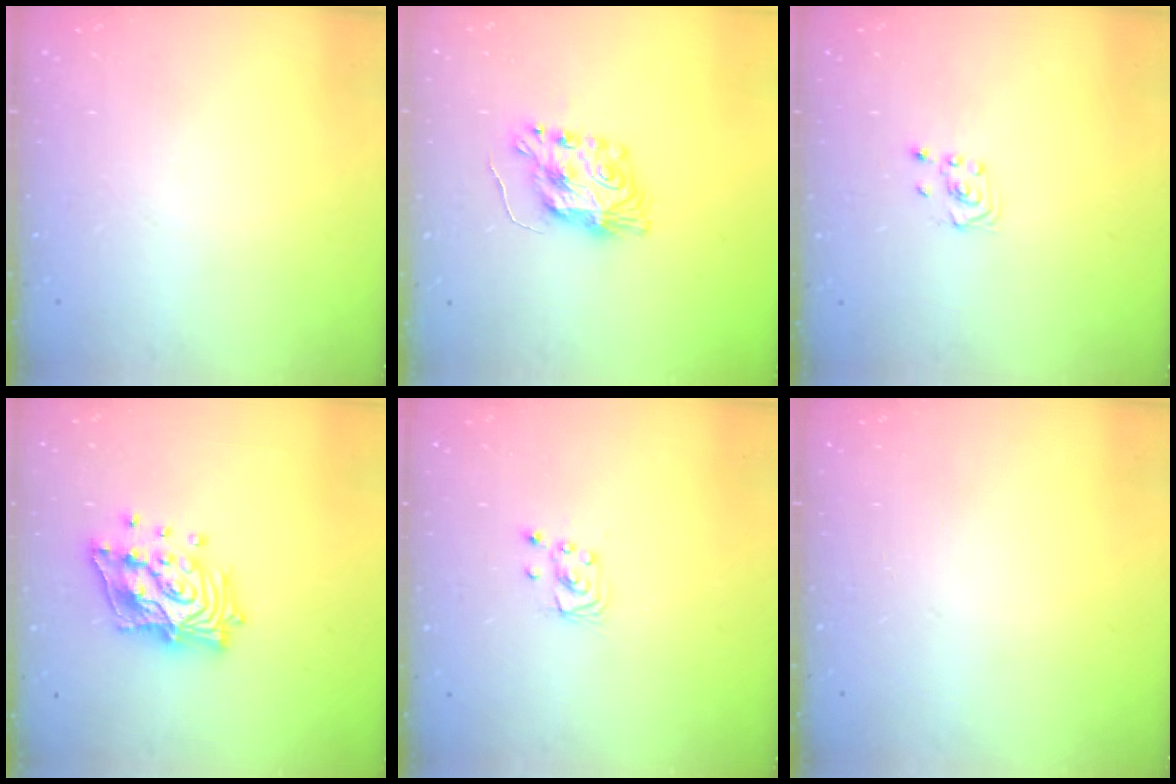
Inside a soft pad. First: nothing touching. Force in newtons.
{"total": 8.6, "press": 8.6, "slide": 0.5}
{"total": 1.9, "press": 1.8, "slide": 0.6}
{"total": 16.3, "press": 16.1, "slide": 2.3}
{"total": 2.7, "press": 2.7, "slide": 0.2}
{"total": 0.0}